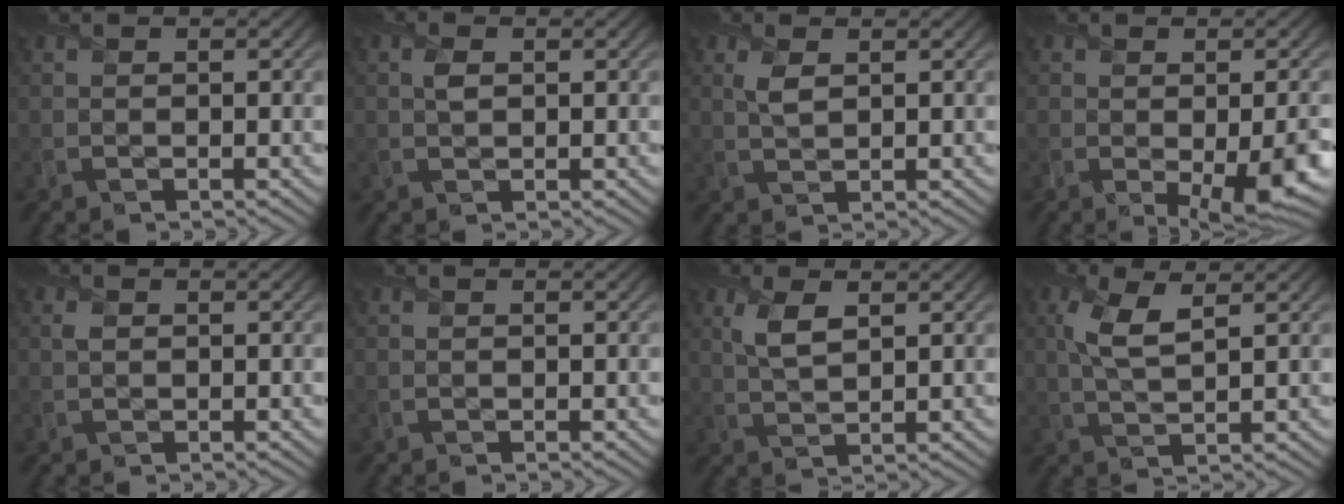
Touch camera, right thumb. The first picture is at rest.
{"total": 1.3, "force": [0.4, 0.8, 0.9], "torque": [-0.022, 0.002, 0.006]}
{"total": 2.4, "force": [1.0, 1.2, 1.8], "torque": [-0.047, 0.001, 0.018]}
{"total": 6.8, "force": [-1.8, 3.1, 5.8], "torque": [-0.086, -0.028, -0.014]}
{"total": 0.9, "force": [0.2, 0.7, 0.6], "torque": [-0.015, 0.003, 0.002]}
{"total": 0.0}
{"total": 3.8, "force": [1.6, 1.6, 3.0], "torque": [-0.073, 0.003, 0.033]}
{"total": 5.1, "force": [1.8, 1.7, 4.5], "torque": [-0.111, 0.005, 0.033]}